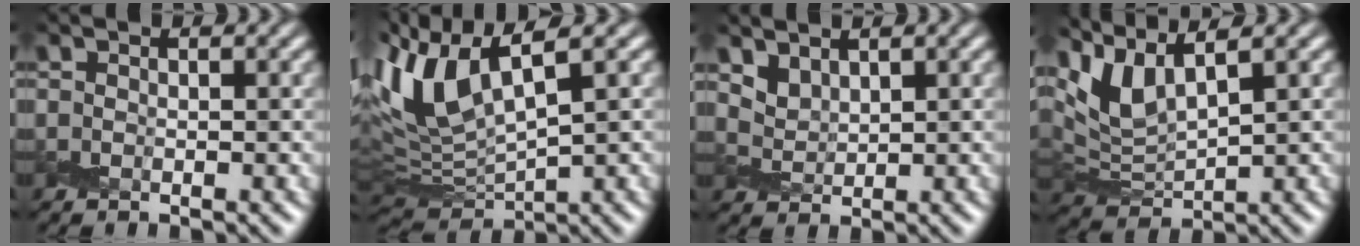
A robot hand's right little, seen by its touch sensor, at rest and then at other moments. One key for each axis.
{"total": 6.8, "fx": 3.5, "fy": 2.0, "fz": 5.4, "tx": -0.129, "ty": 0.009, "tz": 0.068}
{"total": 2.0, "fx": 1.8, "fy": 0.8, "fz": 0.4, "tx": -0.022, "ty": -0.021, "tz": 0.051}
{"total": 4.6, "fx": 3.1, "fy": 1.4, "fz": 3.1, "tx": -0.078, "ty": 0.006, "tz": 0.061}